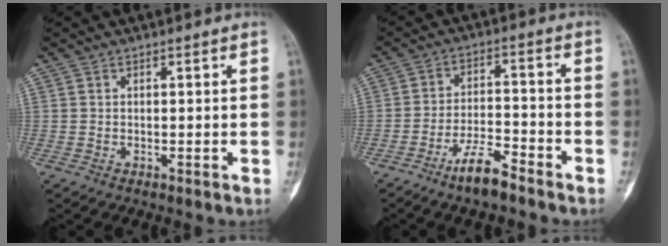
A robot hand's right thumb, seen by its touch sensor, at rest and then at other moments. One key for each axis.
{"total": 7.6, "fx": -5.6, "fy": 2.0, "fz": 4.8, "tx": -0.087, "ty": 0.038, "tz": -0.102}